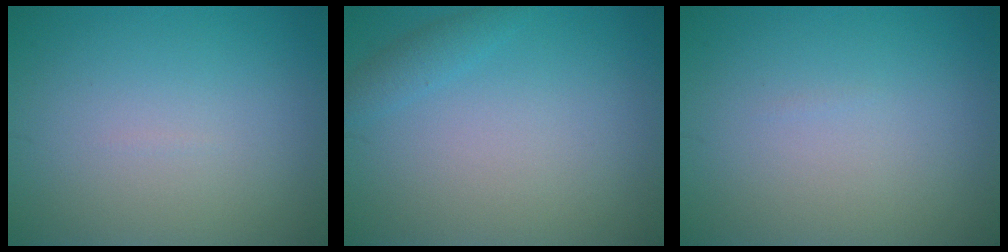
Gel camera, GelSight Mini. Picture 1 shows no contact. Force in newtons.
{"total": 1.3, "press": 1.3, "slide": 0.1}
{"total": 0.0}